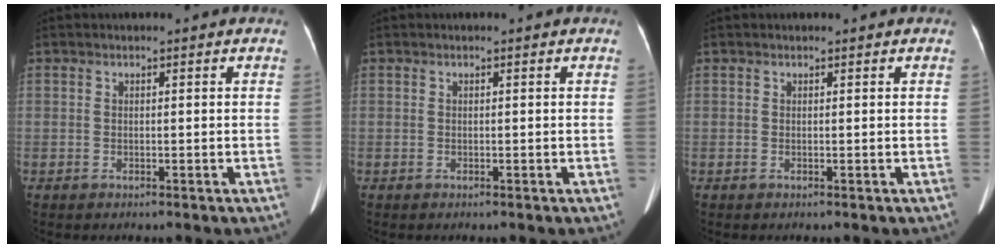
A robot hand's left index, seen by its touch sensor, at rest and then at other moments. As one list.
[{"total": 0.0}, {"total": 0.9, "force": [0.8, 0.1, 0.4], "torque": [-0.007, 0.001, 0.010]}]